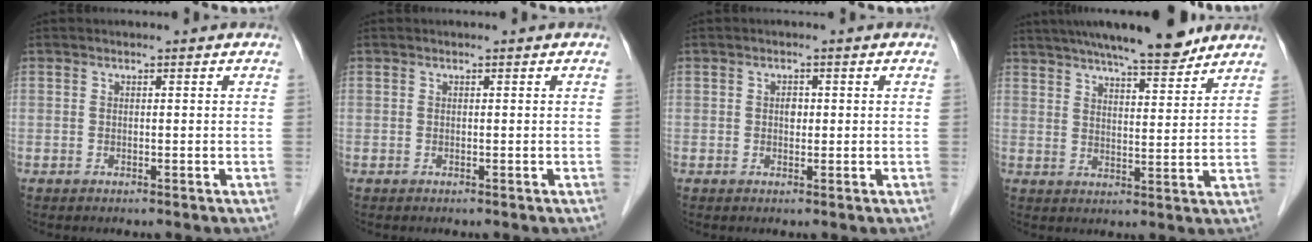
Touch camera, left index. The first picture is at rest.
{"total": 0.0}
{"total": 1.3, "force": [0.1, 0.9, 0.9], "torque": [-0.013, 0.003, 0.000]}
{"total": 13.8, "force": [11.7, 1.8, 7.0], "torque": [-0.111, 0.014, 0.174]}